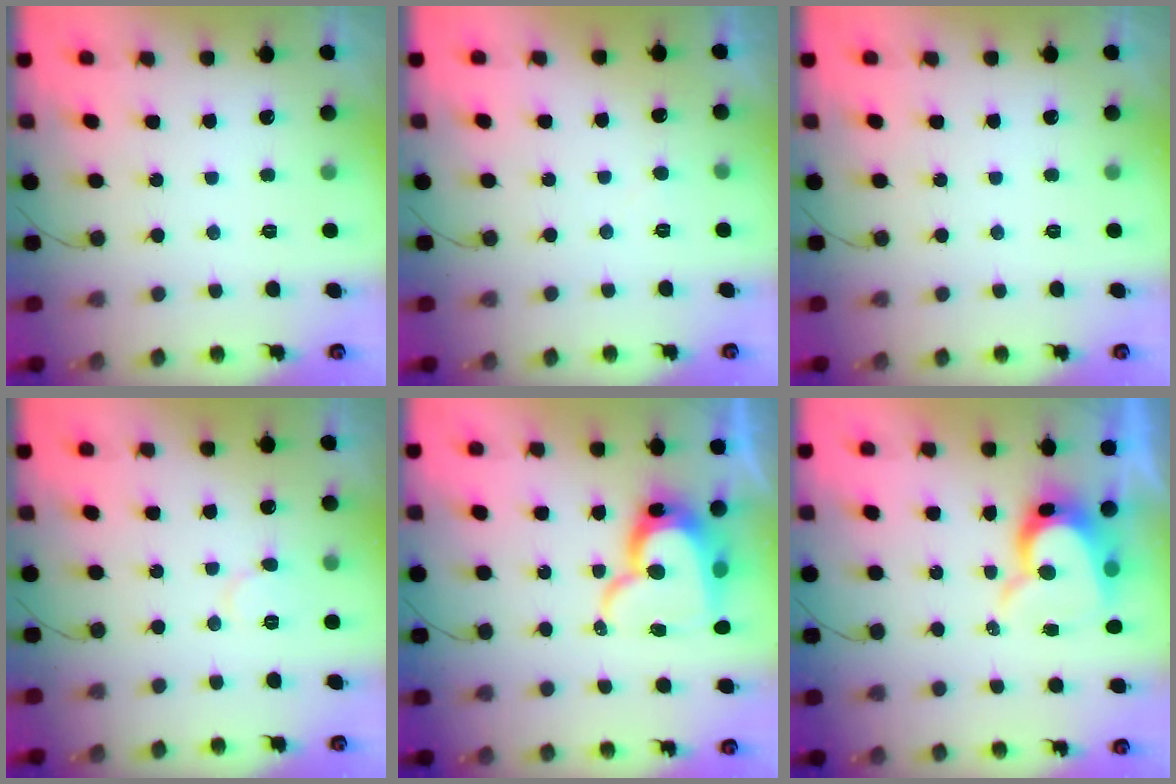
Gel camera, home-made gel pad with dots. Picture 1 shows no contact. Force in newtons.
{"total": 2.6, "press": 2.6, "slide": 0.3}
{"total": 0.0}
{"total": 5.6, "press": 5.6, "slide": 0.6}
{"total": 15.2, "press": 15.1, "slide": 1.5}
{"total": 11.6, "press": 11.5, "slide": 1.3}